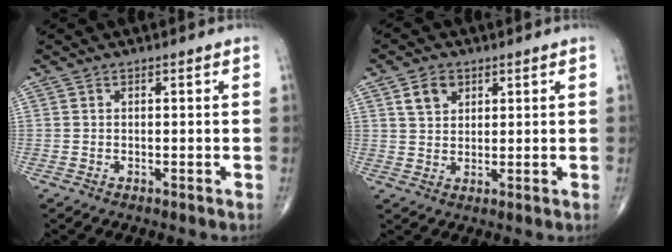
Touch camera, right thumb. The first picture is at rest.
{"total": 4.7, "force": [2.2, 3.4, 2.3], "torque": [-0.027, -0.008, 0.041]}